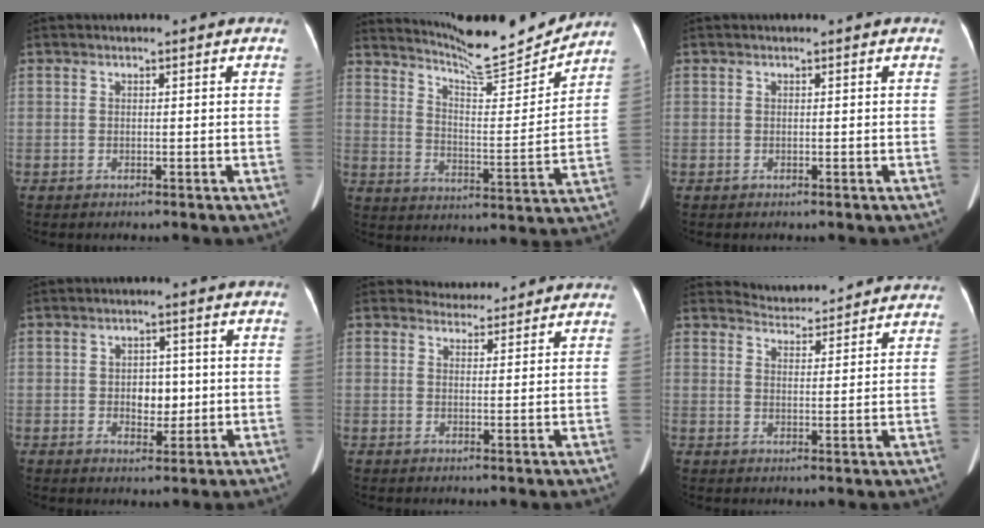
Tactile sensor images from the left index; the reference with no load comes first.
{"total": 14.4, "force": [13.8, 0.0, 3.9], "torque": [-0.071, -0.035, 0.206]}
{"total": 0.0}
{"total": 4.4, "force": [-1.2, 2.7, 3.2], "torque": [-0.044, 0.006, -0.010]}
{"total": 5.0, "force": [4.8, 1.4, 0.1], "torque": [0.000, 0.014, 0.059]}
{"total": 10.3, "force": [10.1, 1.5, 0.9], "torque": [-0.006, 0.011, 0.122]}